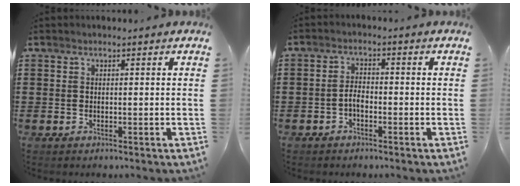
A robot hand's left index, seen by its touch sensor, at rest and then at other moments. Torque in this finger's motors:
{"motor_torque": [0.11, 0.11, 0.07, 0.05]}